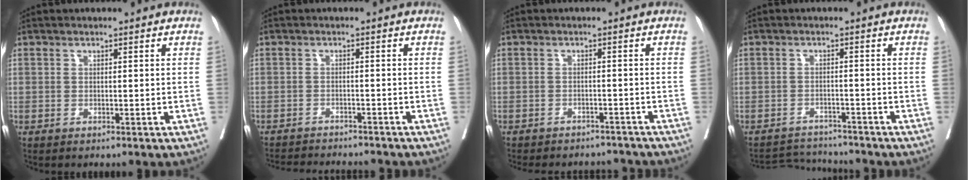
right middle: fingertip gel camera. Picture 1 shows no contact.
{"total": 10.0, "force": [-9.5, 0.9, 3.2], "torque": [-0.048, -0.007, -0.127]}
{"total": 10.1, "force": [-9.3, 3.0, 2.4], "torque": [-0.046, 0.010, -0.108]}
{"total": 4.4, "force": [-4.4, -0.1, -0.6], "torque": [0.009, 0.002, -0.076]}